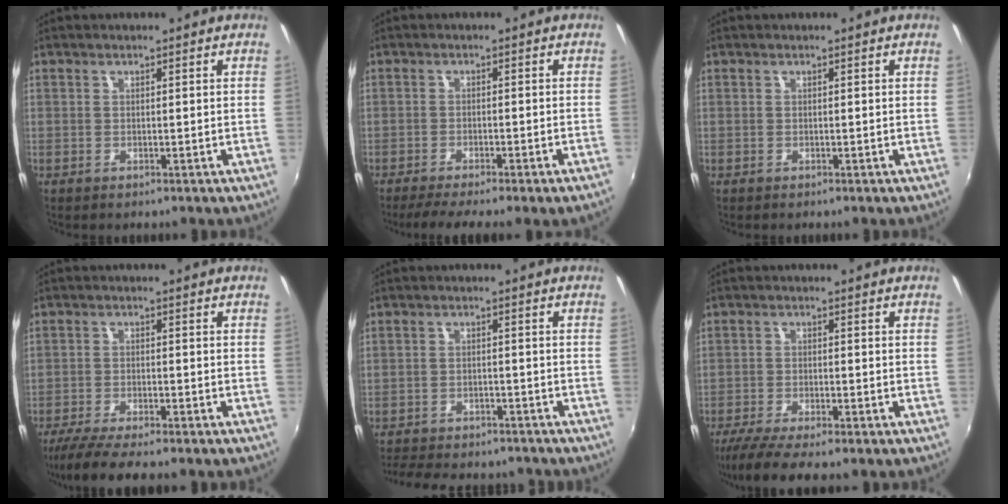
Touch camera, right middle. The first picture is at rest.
{"total": 6.8, "force": [-5.3, -0.9, 4.1], "torque": [-0.080, -0.014, -0.081]}
{"total": 0.0}
{"total": 9.0, "force": [-7.6, 0.7, 4.7], "torque": [-0.111, -0.026, -0.127]}
{"total": 13.2, "force": [-11.4, 4.0, 5.2], "torque": [-0.119, -0.014, -0.160]}
{"total": 8.3, "force": [-6.8, 0.7, 4.6], "torque": [-0.109, -0.028, -0.116]}